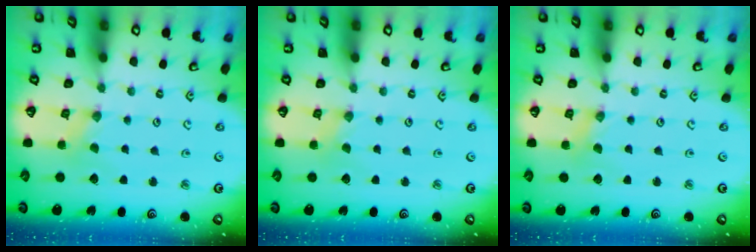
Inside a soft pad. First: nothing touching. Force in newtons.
{"total": 0.0}
{"total": 0.7, "press": 0.7, "slide": 0.2}